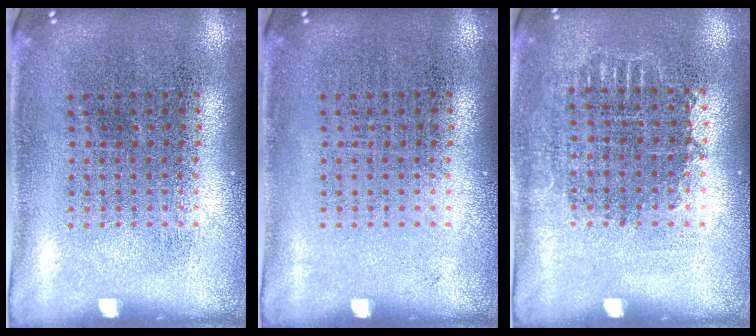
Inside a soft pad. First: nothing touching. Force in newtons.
{"total": 0.0}
{"total": 0.8, "press": 0.7, "slide": 0.3}